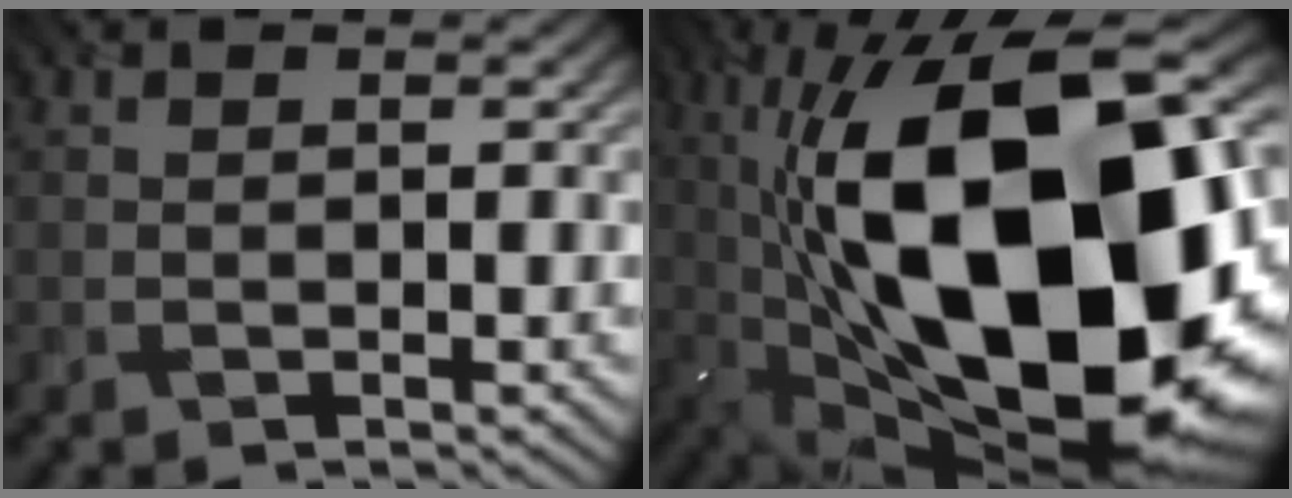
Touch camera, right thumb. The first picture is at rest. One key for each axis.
{"total": 23.4, "fx": -1.1, "fy": 10.9, "fz": 20.6, "tx": -0.396, "ty": 0.005, "tz": -0.025}